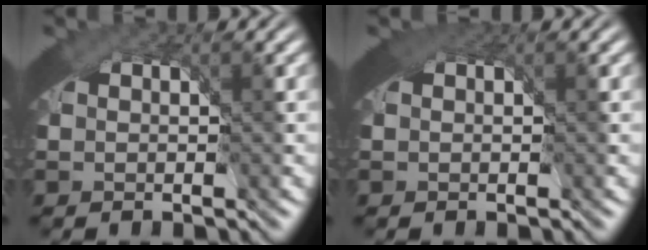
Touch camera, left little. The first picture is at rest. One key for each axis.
{"total": 0.6, "fx": 0.1, "fy": 0.3, "fz": 0.4, "tx": -0.005, "ty": 0.005, "tz": -0.003}